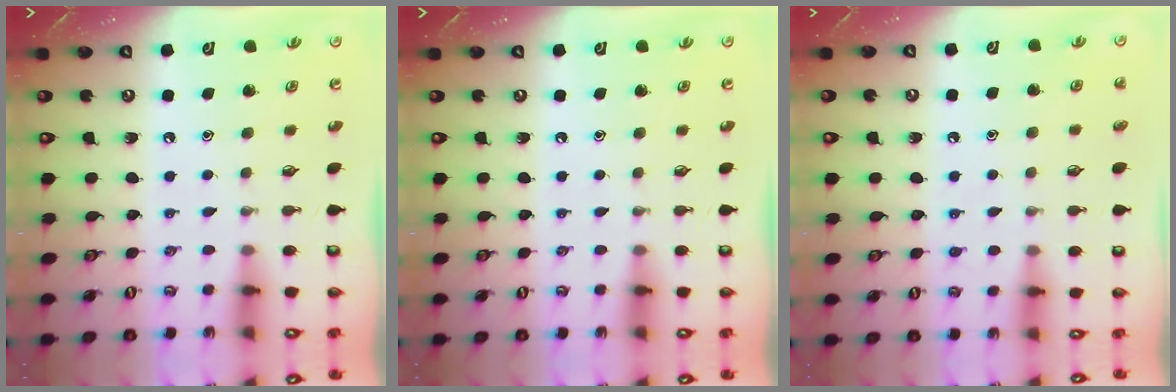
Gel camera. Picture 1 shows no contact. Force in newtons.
{"total": 0.0}
{"total": 4.1, "press": 4.1, "slide": 0.4}